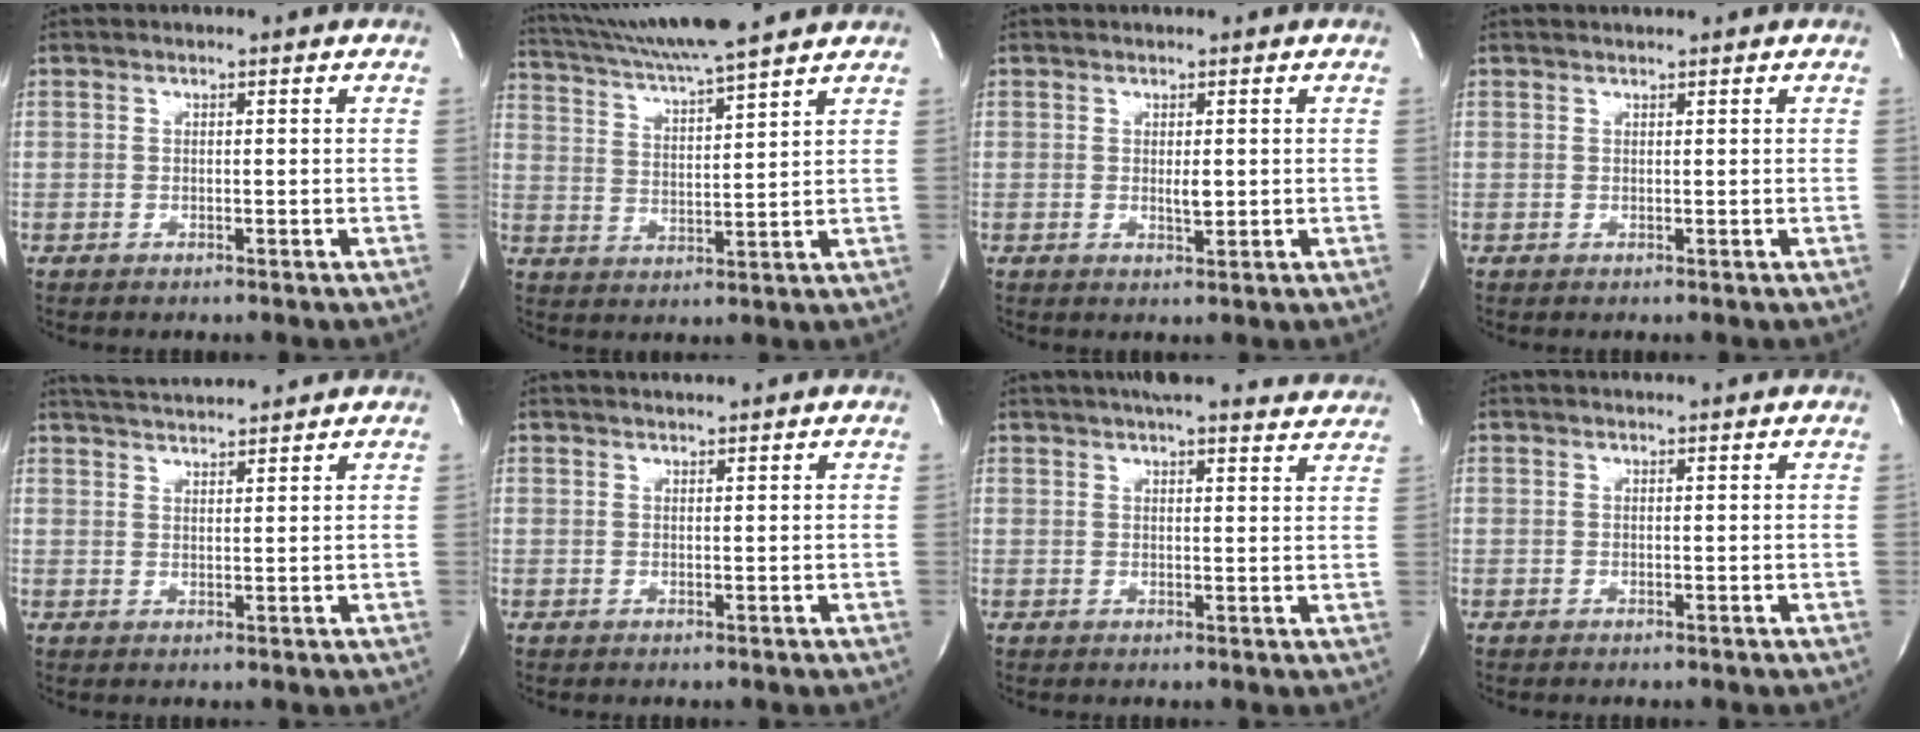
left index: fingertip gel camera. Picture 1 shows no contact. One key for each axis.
{"total": 14.1, "fx": 12.6, "fy": -0.7, "fz": 6.3, "tx": -0.124, "ty": 0.020, "tz": 0.209}
{"total": 1.6, "fx": 0.2, "fy": 0.5, "fz": 1.5, "tx": -0.026, "ty": -0.005, "tz": 0.006}
{"total": 0.8, "fx": 0.8, "fy": 0.0, "fz": 0.2, "tx": -0.003, "ty": 0.006, "tz": 0.015}
{"total": 6.8, "fx": 6.6, "fy": 0.2, "fz": 1.9, "tx": -0.041, "ty": 0.024, "tz": 0.109}
{"total": 1.5, "fx": 1.5, "fy": -0.1, "fz": 0.3, "tx": -0.004, "ty": 0.009, "tz": 0.028}
{"total": 17.3, "fx": 15.7, "fy": 3.1, "fz": 6.6, "tx": -0.089, "ty": 0.021, "tz": 0.190}
{"total": 1.0, "fx": 0.9, "fy": 0.2, "fz": 0.2, "tx": -0.008, "ty": 0.003, "tz": 0.009}